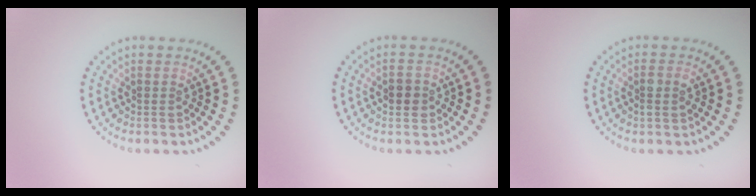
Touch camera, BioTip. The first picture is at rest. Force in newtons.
{"total": 1.7, "press": 1.7, "slide": 0.2}
{"total": 1.5, "press": 1.4, "slide": 0.5}